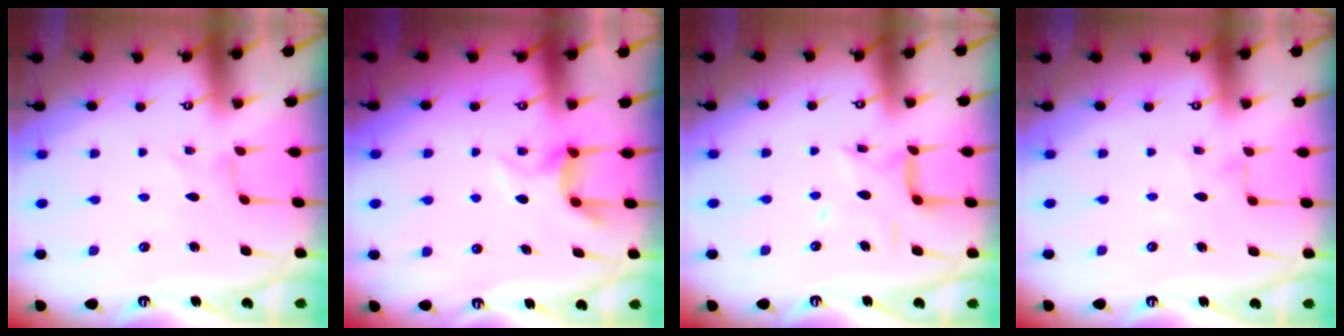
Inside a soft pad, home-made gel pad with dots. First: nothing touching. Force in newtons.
{"total": 5.1, "press": 5.0, "slide": 0.4}
{"total": 11.2, "press": 11.2, "slide": 0.7}
{"total": 1.4, "press": 1.4, "slide": 0.2}